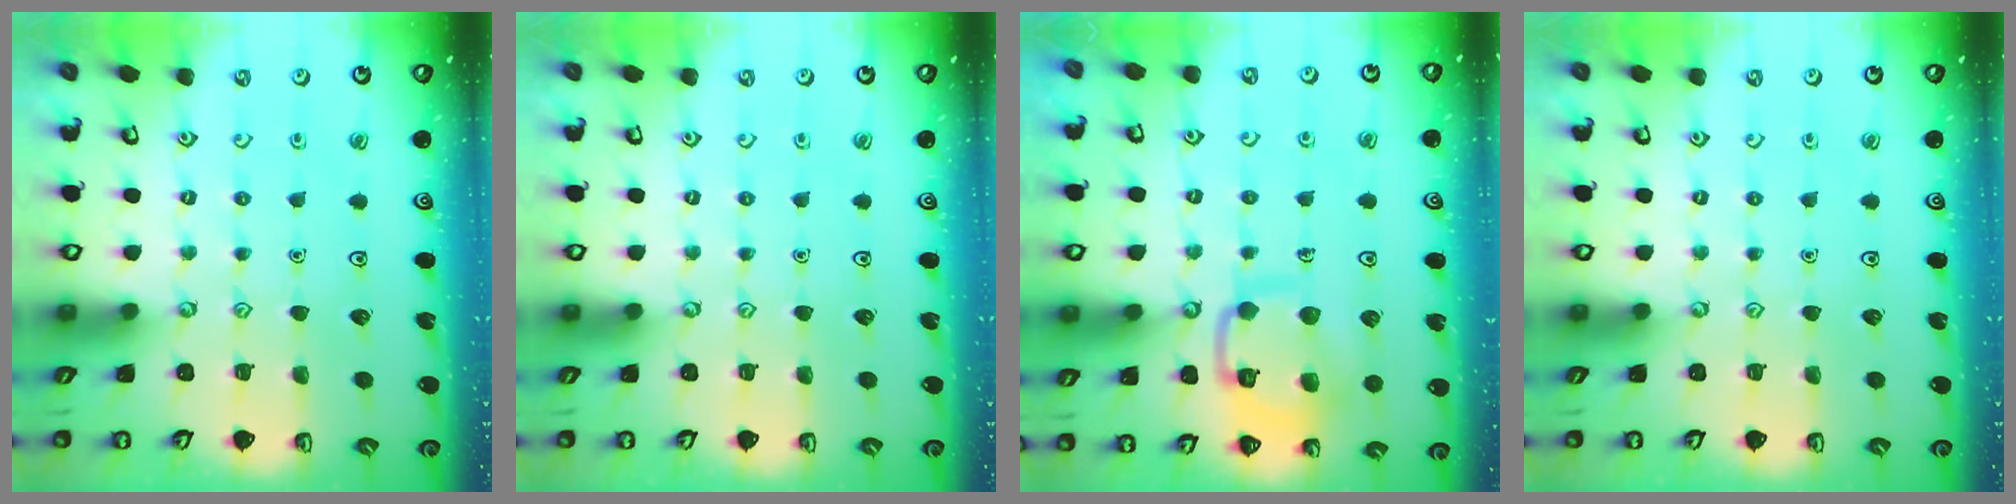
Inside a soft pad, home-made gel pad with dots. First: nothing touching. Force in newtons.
{"total": 0.0}
{"total": 12.3, "press": 12.3, "slide": 0.9}
{"total": 0.0}